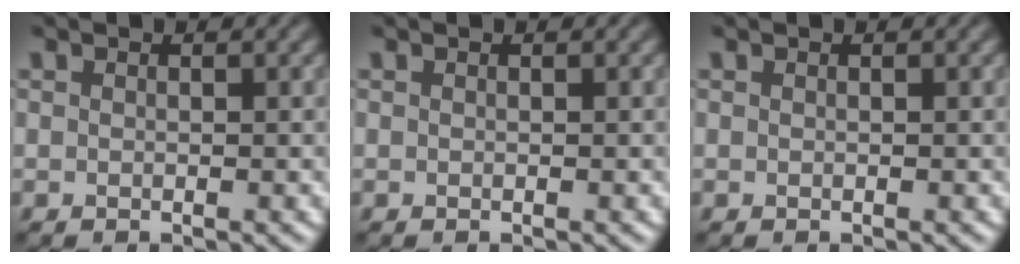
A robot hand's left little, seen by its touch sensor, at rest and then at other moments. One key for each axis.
{"total": 0.0}
{"total": 0.0}